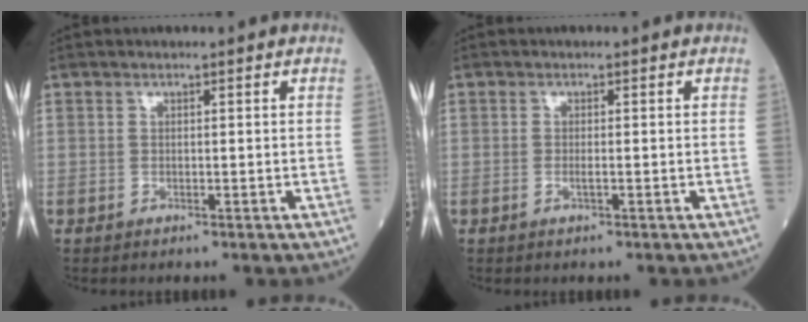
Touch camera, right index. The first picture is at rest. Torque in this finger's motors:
{"motor_torque": [-0.14, -0.11, 0.02, -0.01]}